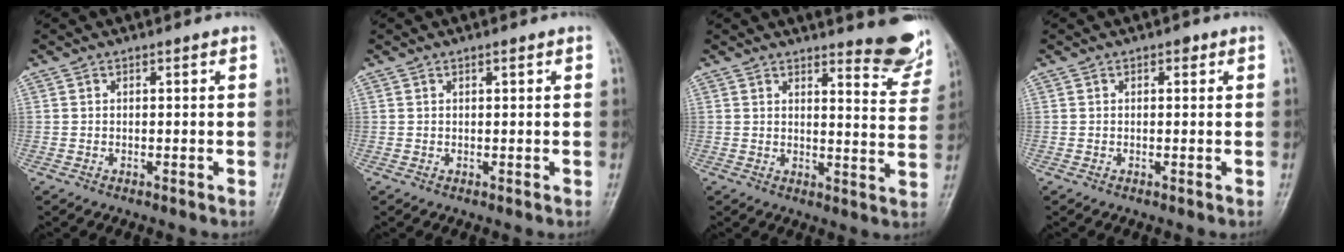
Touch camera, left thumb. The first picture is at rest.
{"total": 0.6, "force": [0.4, 0.0, 0.5], "torque": [-0.007, 0.000, 0.005]}
{"total": 9.8, "force": [8.4, 2.0, 4.5], "torque": [-0.029, -0.072, 0.093]}
{"total": 1.0, "force": [0.5, 0.6, 0.6], "torque": [-0.001, 0.000, 0.003]}